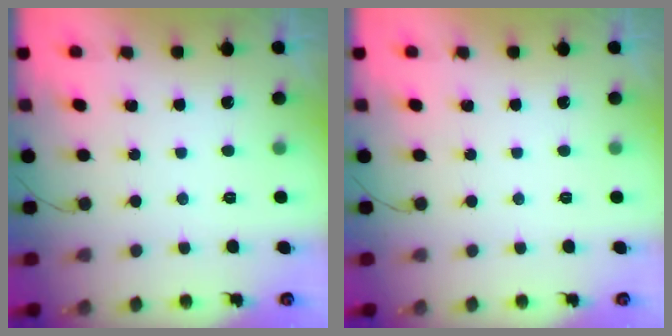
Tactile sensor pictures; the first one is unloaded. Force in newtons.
{"total": 0.0}